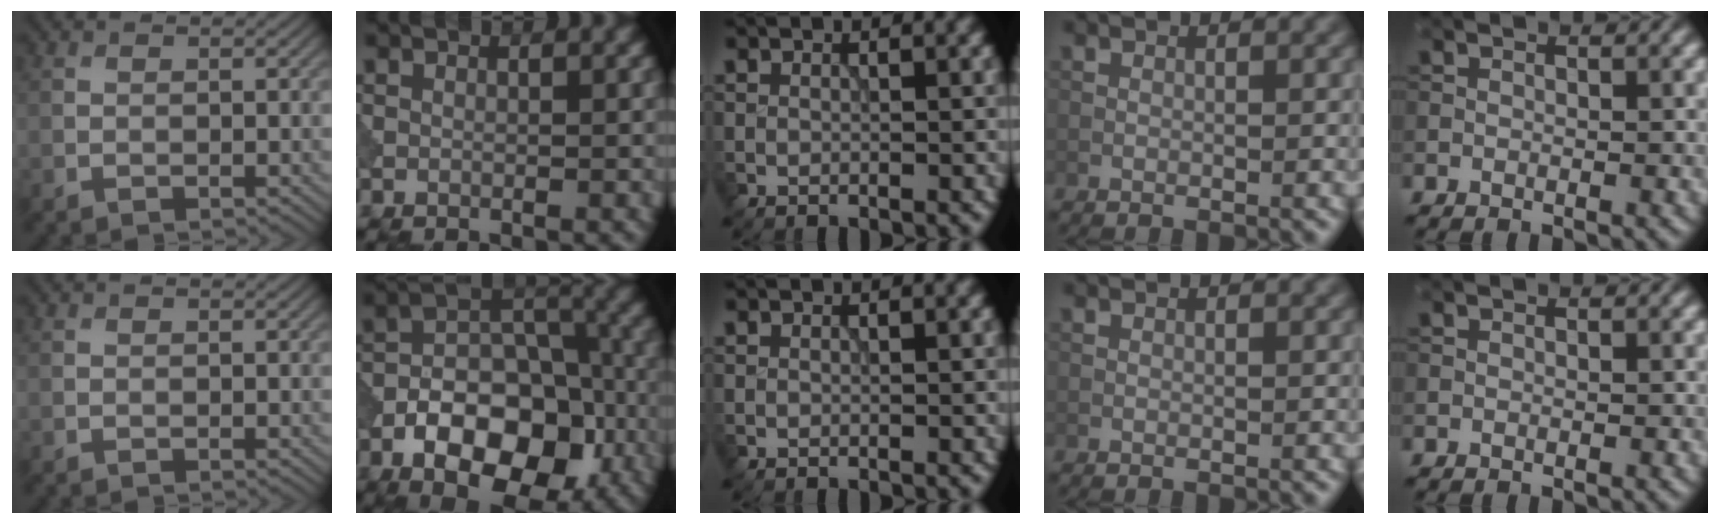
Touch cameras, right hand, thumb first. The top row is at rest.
{"index": {"total": 10.7, "force": [-4.5, 6.4, 7.3], "torque": [-0.118, 0.001, -0.077]}}